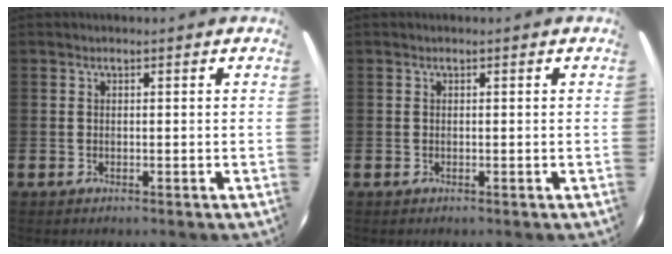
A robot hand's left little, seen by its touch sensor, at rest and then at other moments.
{"total": 0.0}